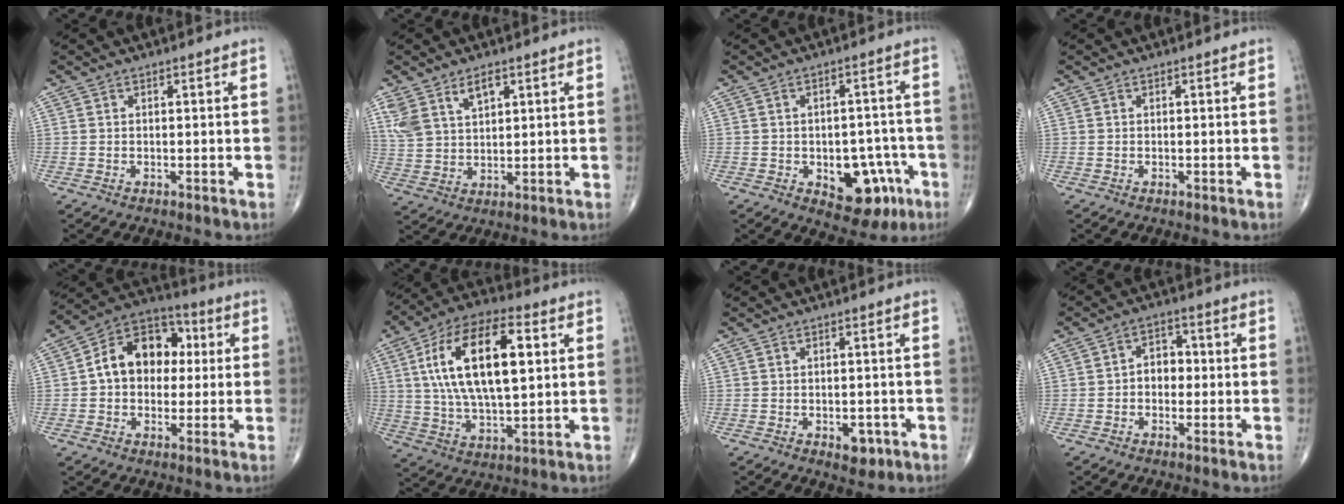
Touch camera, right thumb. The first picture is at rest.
{"total": 7.5, "force": [4.2, 4.1, 4.7], "torque": [-0.086, -0.012, 0.090]}
{"total": 11.9, "force": [-4.6, 7.3, 8.1], "torque": [-0.065, 0.033, -0.048]}
{"total": 0.0}
{"total": 14.2, "force": [1.5, 10.5, 9.4], "torque": [-0.111, 0.029, 0.013]}
{"total": 20.7, "force": [4.6, 9.4, 17.8], "torque": [-0.317, 0.006, 0.077]}
{"total": 3.9, "force": [-1.5, 2.3, 2.6], "torque": [-0.019, 0.004, -0.014]}
{"total": 4.9, "force": [-0.3, 3.6, 3.2], "torque": [-0.028, 0.018, -0.014]}